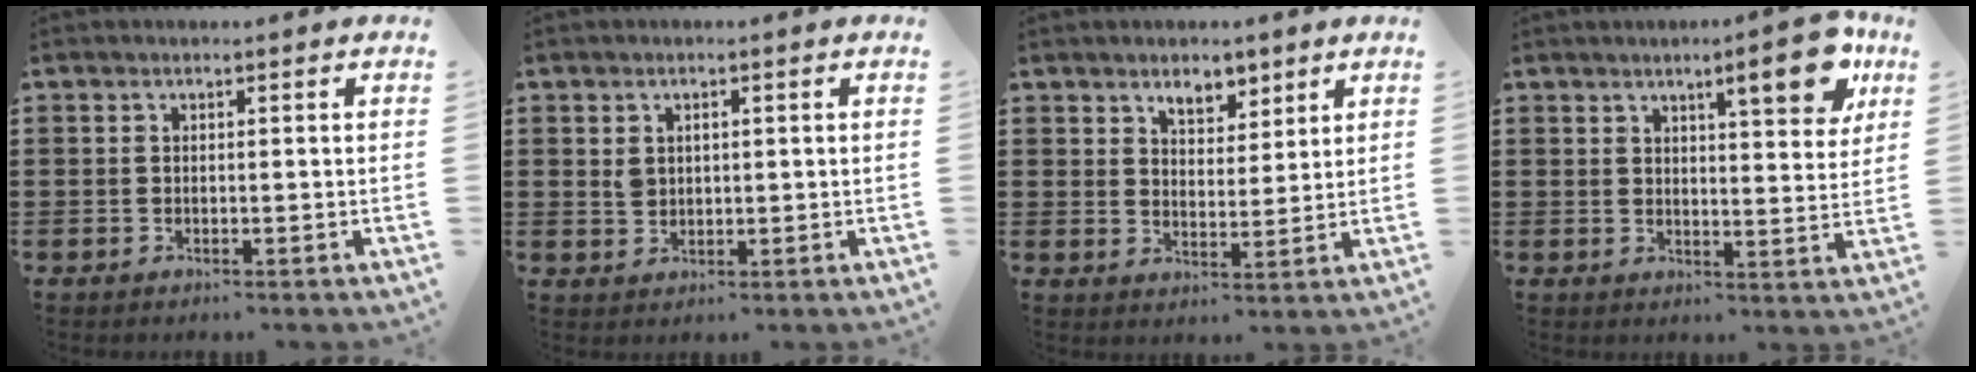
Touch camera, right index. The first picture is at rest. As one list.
[{"total": 2.0, "force": [0.6, 1.4, 1.2], "torque": [-0.027, 0.006, 0.011]}, {"total": 4.5, "force": [3.5, 2.3, 1.7], "torque": [-0.029, -0.001, 0.062]}, {"total": 9.1, "force": [5.6, 2.3, 6.8], "torque": [-0.094, -0.016, 0.088]}]